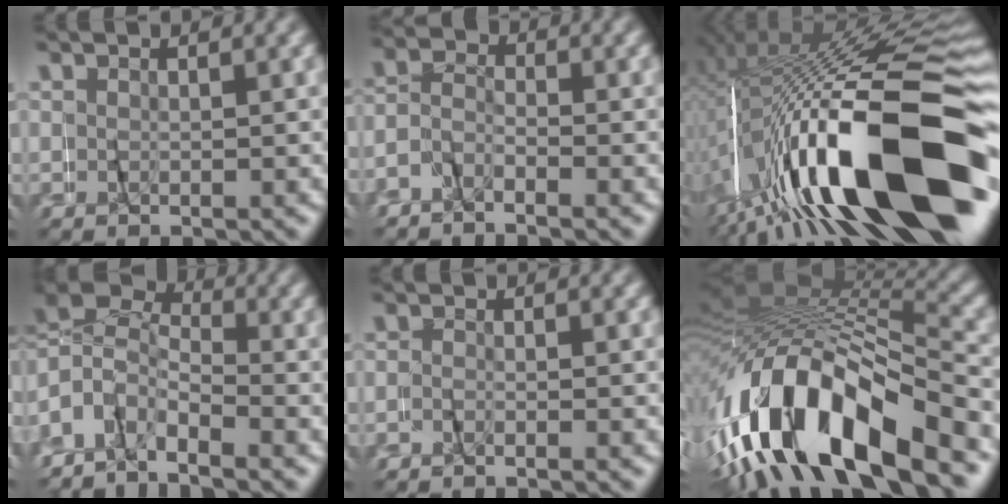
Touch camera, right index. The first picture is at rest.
{"total": 2.2, "force": [-1.5, 1.5, 0.8], "torque": [-0.025, 0.014, -0.038]}
{"total": 21.3, "force": [-6.7, 8.1, 18.6], "torque": [-0.308, 0.011, -0.082]}
{"total": 6.8, "force": [-0.6, 5.7, 3.7], "torque": [-0.106, -0.009, -0.012]}
{"total": 1.1, "force": [-1.1, 0.1, -0.2], "torque": [-0.008, 0.007, -0.026]}
{"total": 13.9, "force": [-5.1, 7.4, 10.6], "torque": [-0.229, 0.000, -0.073]}